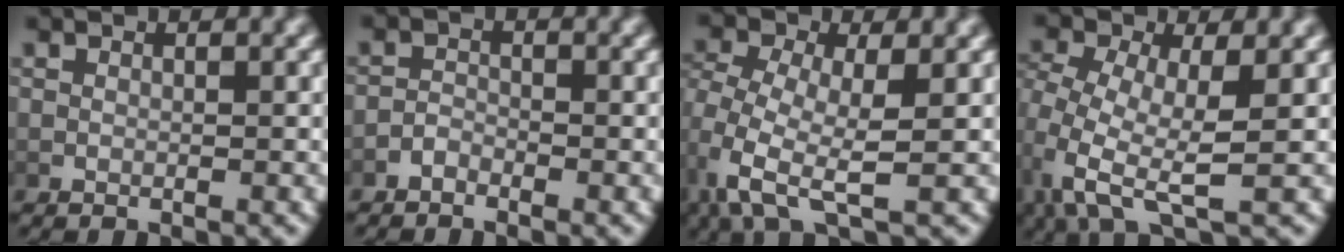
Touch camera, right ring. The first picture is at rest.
{"total": 1.6, "force": [-1.5, 0.5, 0.1], "torque": [-0.006, -0.008, -0.026]}
{"total": 4.6, "force": [-0.5, 2.5, 3.9], "torque": [-0.102, -0.033, 0.004]}
{"total": 5.6, "force": [-0.6, 3.2, 4.5], "torque": [-0.116, -0.038, 0.007]}